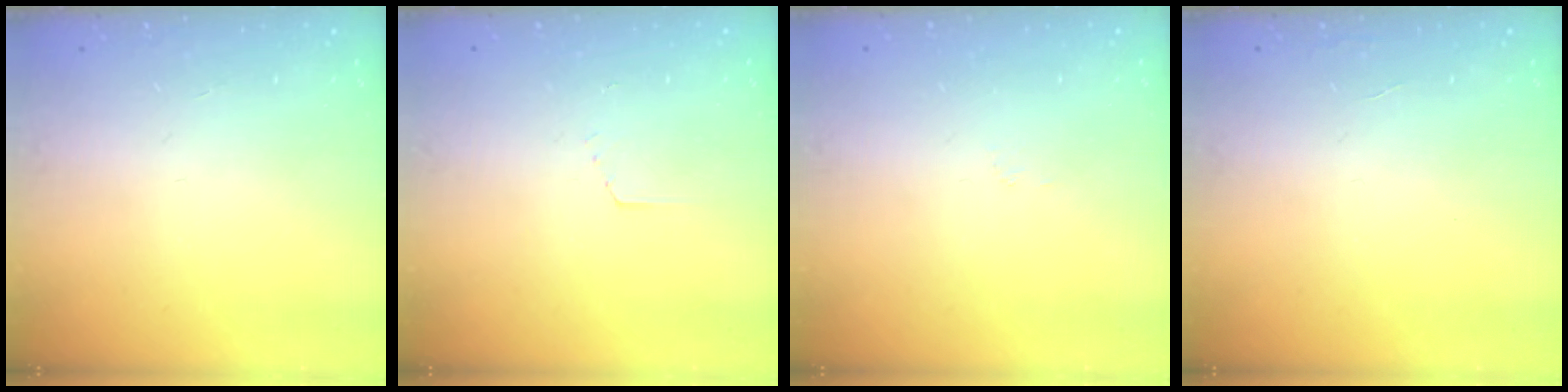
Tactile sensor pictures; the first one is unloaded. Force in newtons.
{"total": 2.9, "press": 2.9, "slide": 0.2}
{"total": 2.5, "press": 2.4, "slide": 0.3}
{"total": 0.0}